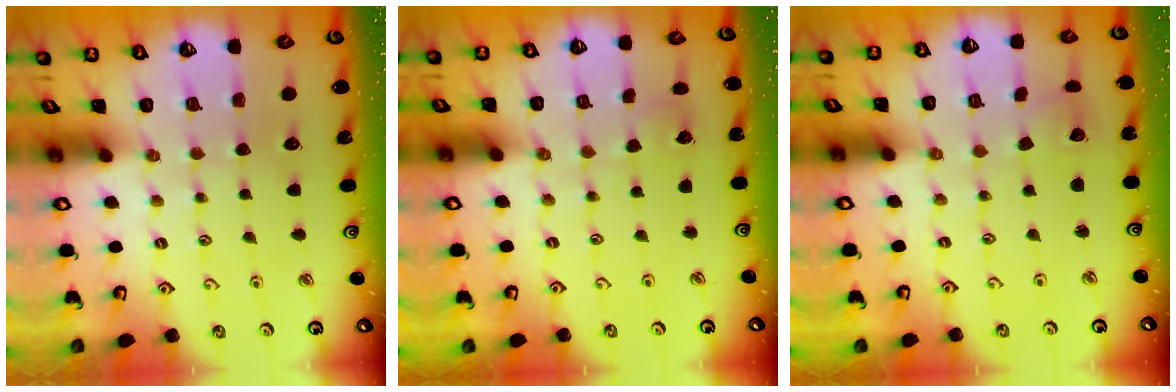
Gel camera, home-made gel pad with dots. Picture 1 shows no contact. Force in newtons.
{"total": 2.8, "press": 2.8, "slide": 0.3}
{"total": 2.0, "press": 2.0, "slide": 0.3}